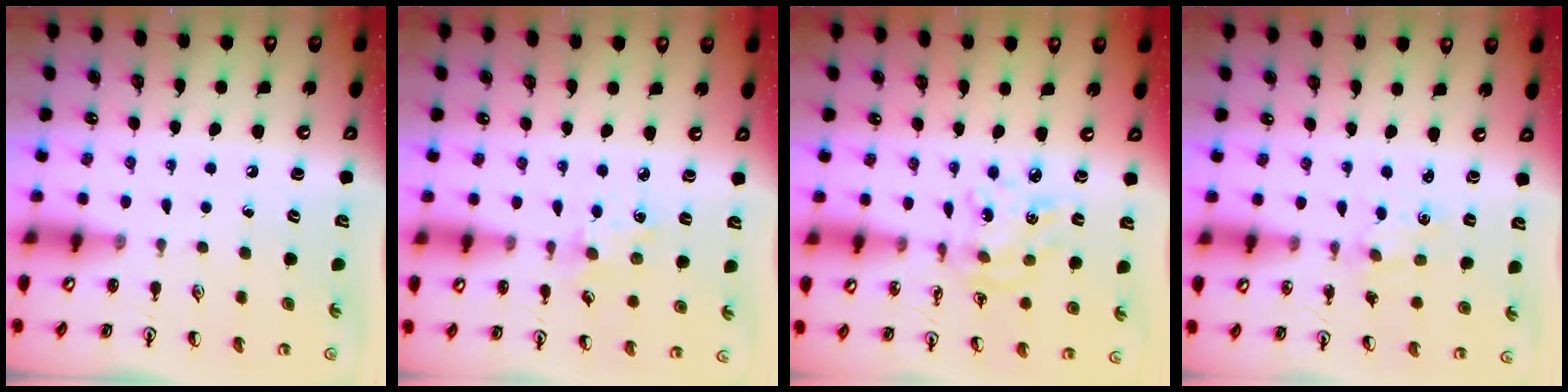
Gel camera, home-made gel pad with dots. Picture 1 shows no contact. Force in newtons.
{"total": 2.8, "press": 2.8, "slide": 0.4}
{"total": 5.6, "press": 5.6, "slide": 0.3}
{"total": 0.0}